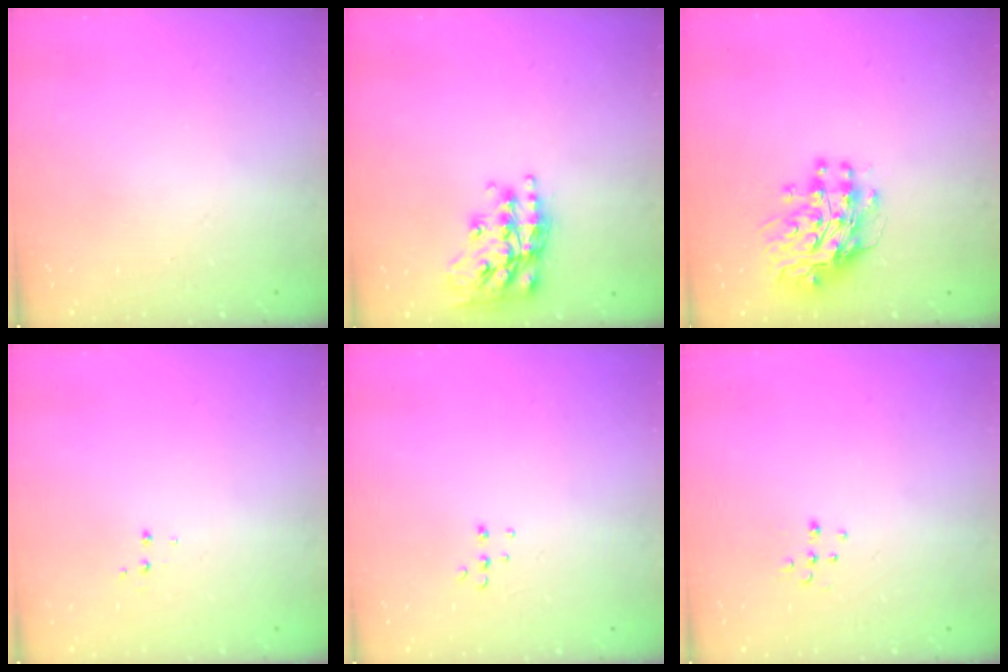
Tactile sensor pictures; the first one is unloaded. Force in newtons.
{"total": 18.2, "press": 18.1, "slide": 1.1}
{"total": 10.7, "press": 10.7, "slide": 0.9}
{"total": 3.9, "press": 3.9, "slide": 0.5}
{"total": 5.1, "press": 5.0, "slide": 0.7}
{"total": 6.7, "press": 6.7, "slide": 0.4}